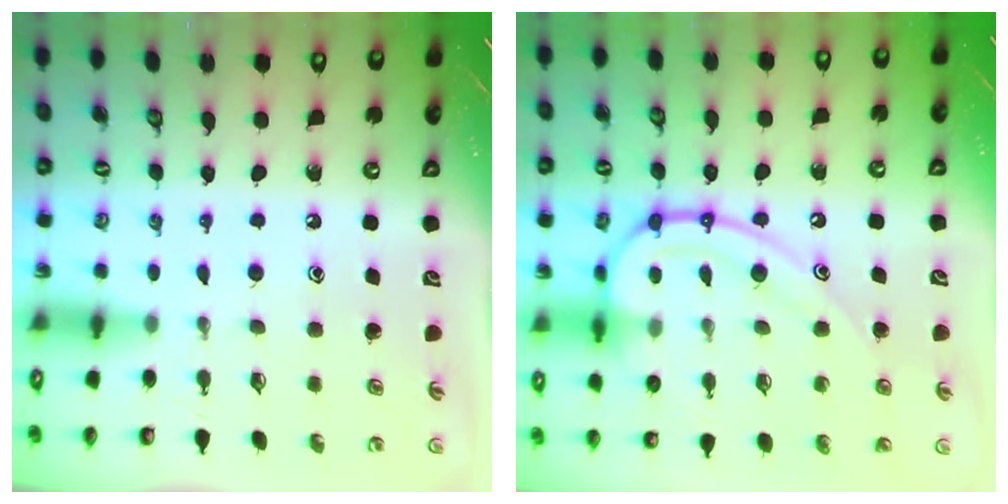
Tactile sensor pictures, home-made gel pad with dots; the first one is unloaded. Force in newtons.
{"total": 15.1, "press": 15.1, "slide": 1.4}